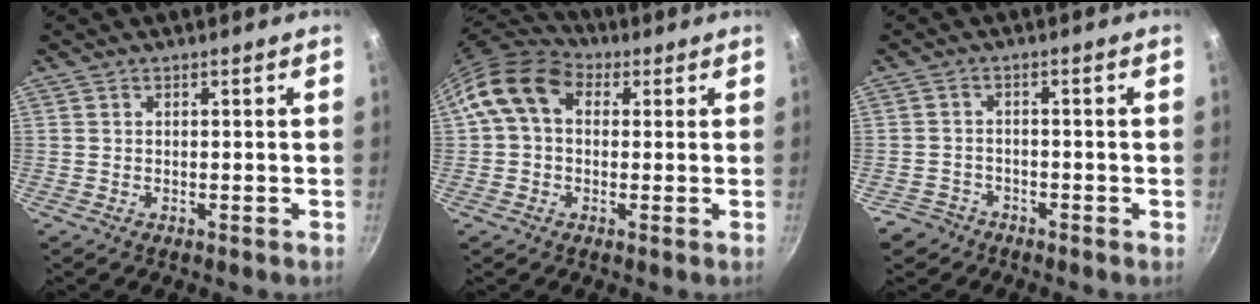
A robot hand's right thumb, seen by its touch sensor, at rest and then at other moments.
{"total": 10.9, "force": [2.5, 8.1, 6.9], "torque": [-0.109, 0.022, 0.023]}
{"total": 3.7, "force": [-2.6, 2.6, 0.6], "torque": [-0.004, 0.034, -0.046]}